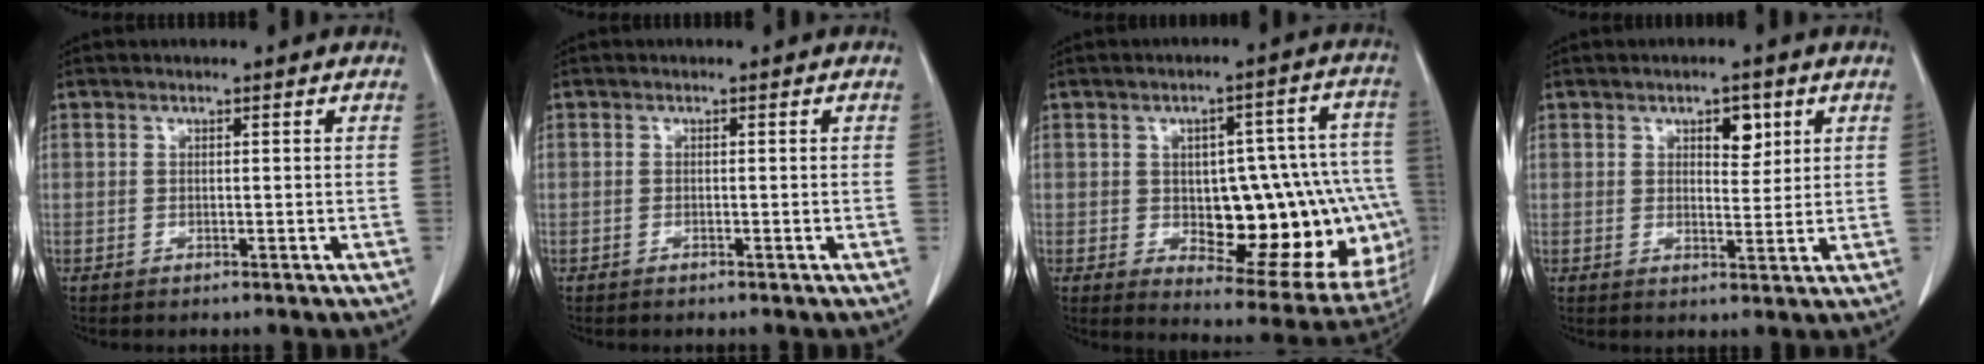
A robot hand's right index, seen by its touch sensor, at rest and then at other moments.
{"total": 0.0}
{"total": 21.9, "force": [-3.1, 9.2, 19.6], "torque": [-0.160, 0.044, -0.008]}
{"total": 3.9, "force": [1.8, 1.9, 2.8], "torque": [-0.038, 0.000, 0.028]}